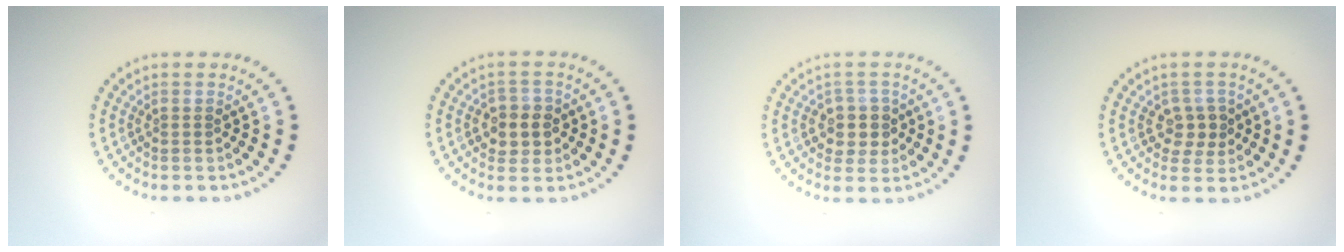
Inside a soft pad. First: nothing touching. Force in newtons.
{"total": 2.7, "press": 2.6, "slide": 0.7}
{"total": 2.9, "press": 2.7, "slide": 1.2}
{"total": 2.2, "press": 2.1, "slide": 0.8}